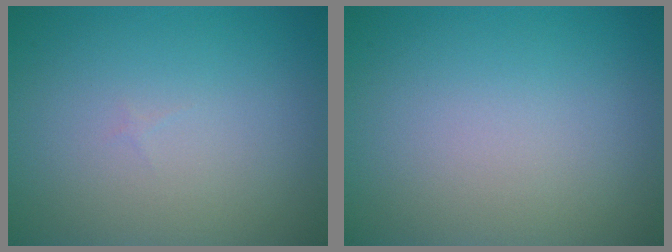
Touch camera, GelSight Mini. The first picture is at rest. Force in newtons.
{"total": 0.0}